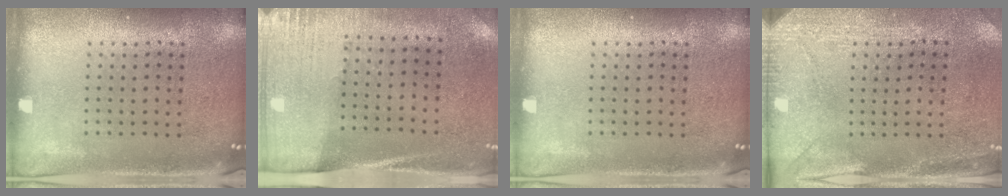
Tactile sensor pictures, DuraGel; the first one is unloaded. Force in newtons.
{"total": 2.7, "press": 2.3, "slide": 1.4}
{"total": 0.0}
{"total": 2.9, "press": 2.3, "slide": 1.8}